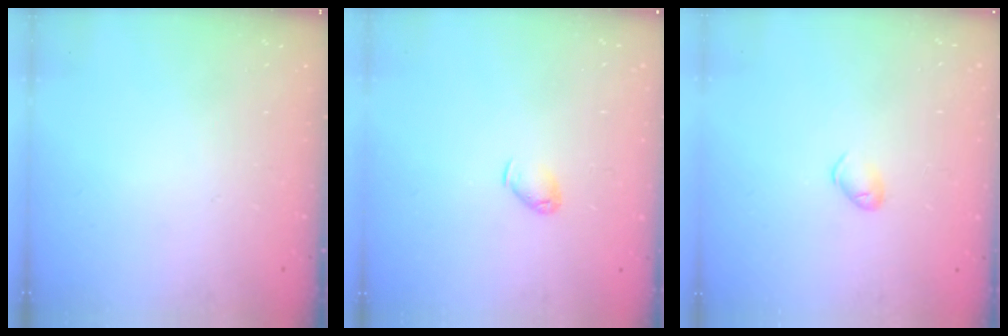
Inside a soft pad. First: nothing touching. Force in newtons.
{"total": 3.8, "press": 3.7, "slide": 0.7}
{"total": 4.4, "press": 4.3, "slide": 0.9}